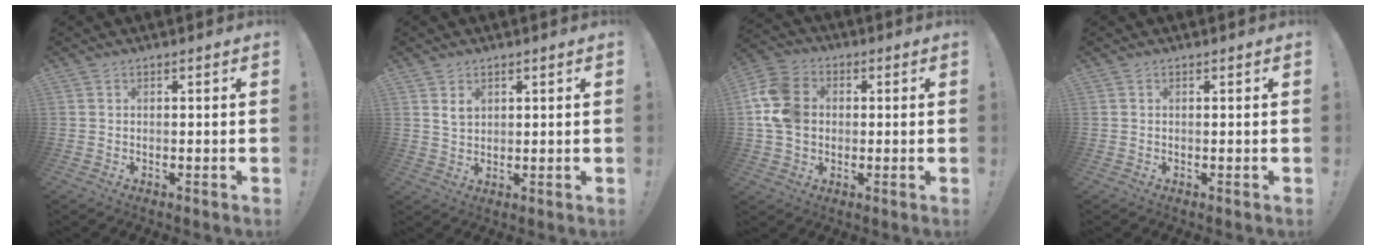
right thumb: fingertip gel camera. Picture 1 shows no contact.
{"total": 3.6, "force": [1.8, 2.5, 2.0], "torque": [-0.021, -0.006, 0.030]}
{"total": 13.8, "force": [1.0, 11.1, 8.1], "torque": [-0.154, 0.010, 0.022]}
{"total": 0.0}